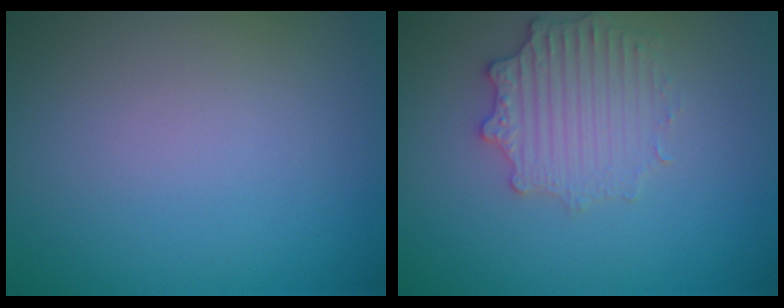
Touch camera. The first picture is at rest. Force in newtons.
{"total": 2.7, "press": 2.6, "slide": 0.5}